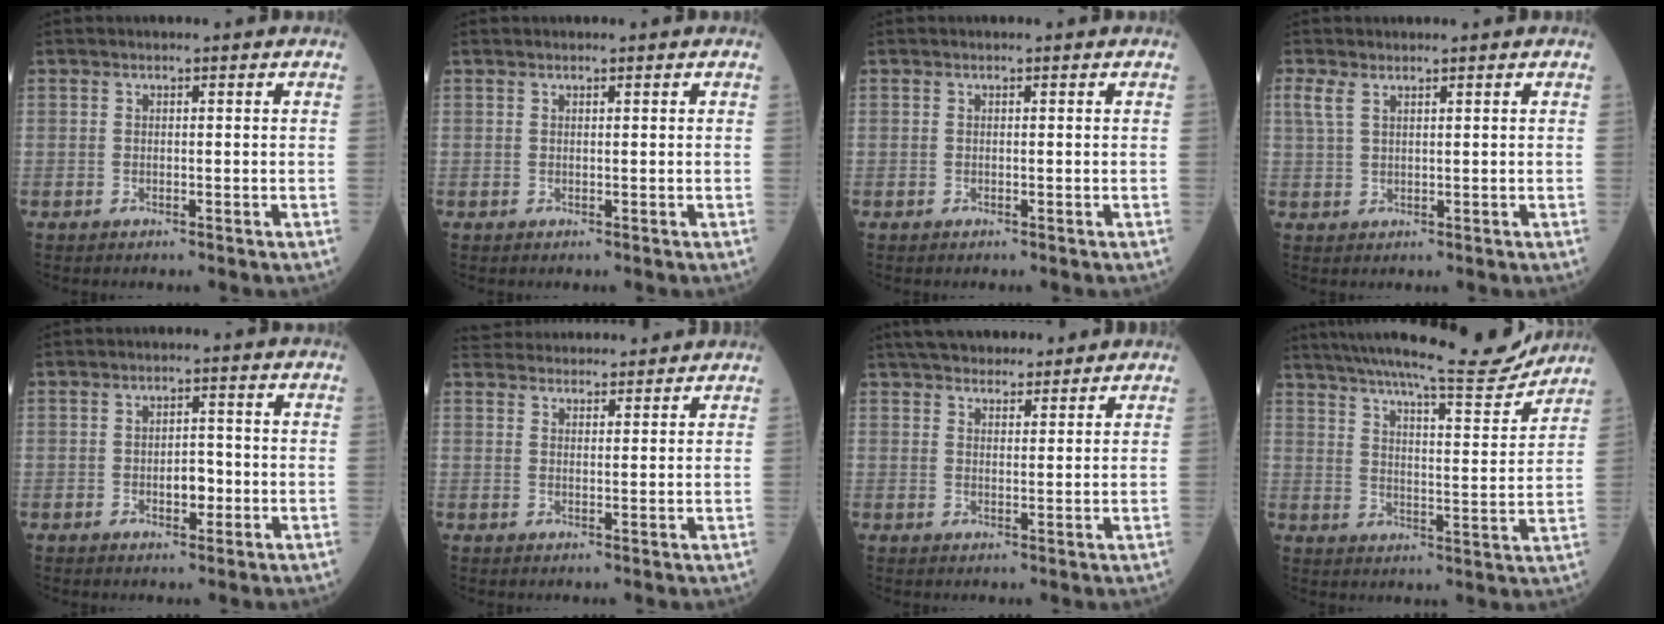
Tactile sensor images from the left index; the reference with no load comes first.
{"total": 0.0}
{"total": 0.0}
{"total": 2.0, "force": [1.2, 0.7, 1.4], "torque": [-0.043, 0.007, 0.033]}
{"total": 3.0, "force": [-1.2, 1.5, 2.3], "torque": [-0.033, -0.001, -0.017]}
{"total": 11.9, "force": [11.5, 1.9, 2.5], "torque": [-0.040, 0.034, 0.163]}
{"total": 11.3, "force": [10.0, 3.0, 4.3], "torque": [-0.059, 0.026, 0.149]}
{"total": 19.5, "force": [18.0, 1.0, 7.5], "torque": [-0.130, -0.032, 0.250]}